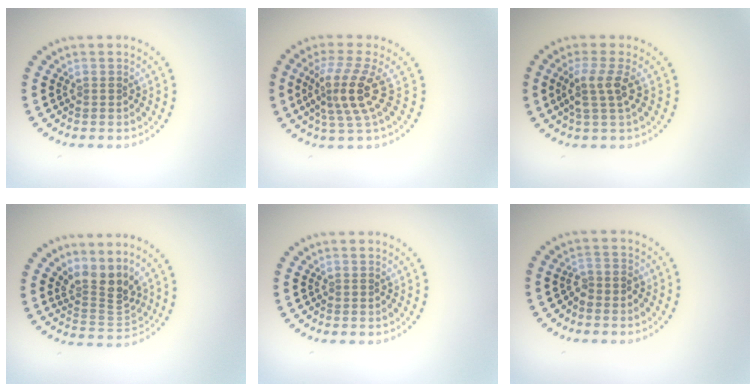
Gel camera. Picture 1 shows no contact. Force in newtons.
{"total": 4.1, "press": 3.1, "slide": 2.7}
{"total": 2.6, "press": 2.0, "slide": 1.6}
{"total": 3.3, "press": 2.3, "slide": 2.4}
{"total": 0.0}
{"total": 1.6, "press": 1.2, "slide": 1.0}